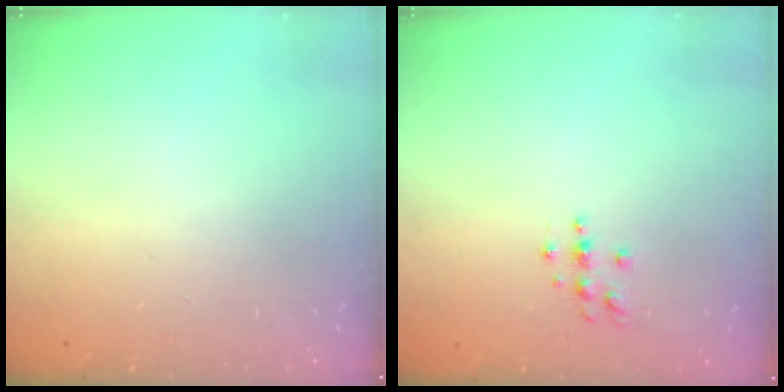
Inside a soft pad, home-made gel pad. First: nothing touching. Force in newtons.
{"total": 3.7, "press": 3.7, "slide": 0.5}